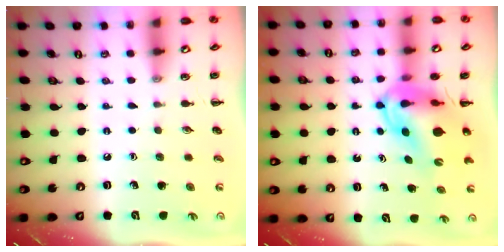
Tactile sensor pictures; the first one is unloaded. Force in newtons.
{"total": 11.0, "press": 10.5, "slide": 3.4}